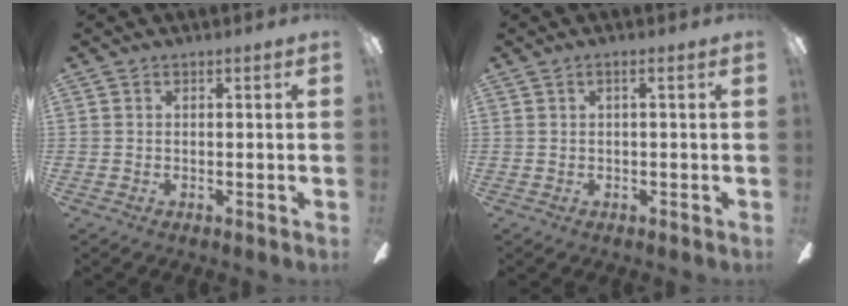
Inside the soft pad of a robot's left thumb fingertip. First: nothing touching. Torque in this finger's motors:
{"motor_torque": [-0.05, -0.07, -0.27, 0.04, 0.04]}